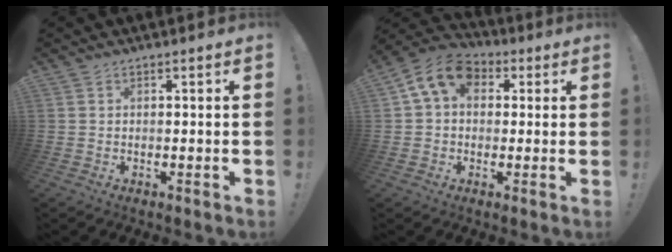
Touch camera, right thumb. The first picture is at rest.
{"total": 11.1, "force": [3.3, 8.1, 6.9], "torque": [-0.117, 0.001, 0.064]}